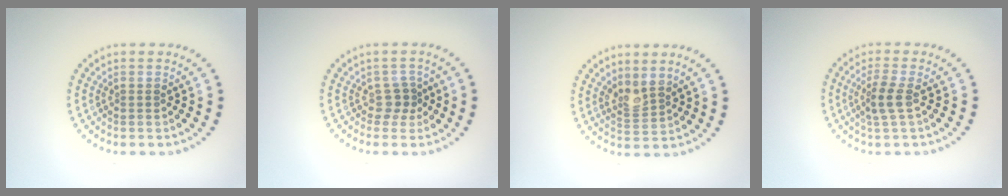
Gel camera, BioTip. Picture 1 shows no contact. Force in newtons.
{"total": 1.6, "press": 1.1, "slide": 1.2}
{"total": 2.0, "press": 1.6, "slide": 1.2}
{"total": 2.2, "press": 2.0, "slide": 1.0}